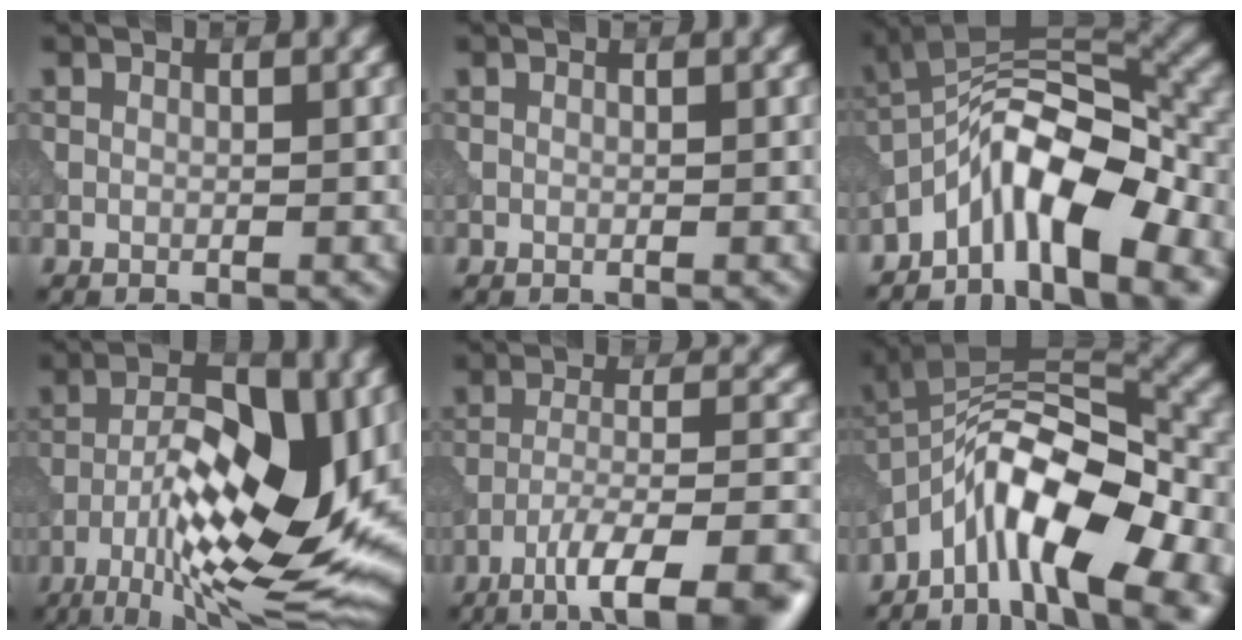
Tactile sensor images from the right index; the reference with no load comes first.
{"total": 0.0}
{"total": 9.2, "force": [-5.5, 2.6, 6.9], "torque": [-0.109, 0.015, -0.110]}
{"total": 15.7, "force": [-4.8, 5.4, 13.9], "torque": [-0.211, 0.013, -0.081]}
{"total": 11.9, "force": [-8.4, 2.7, 8.0], "torque": [-0.124, -0.007, -0.118]}
{"total": 13.5, "force": [-7.2, 5.0, 10.2], "torque": [-0.163, 0.013, -0.125]}